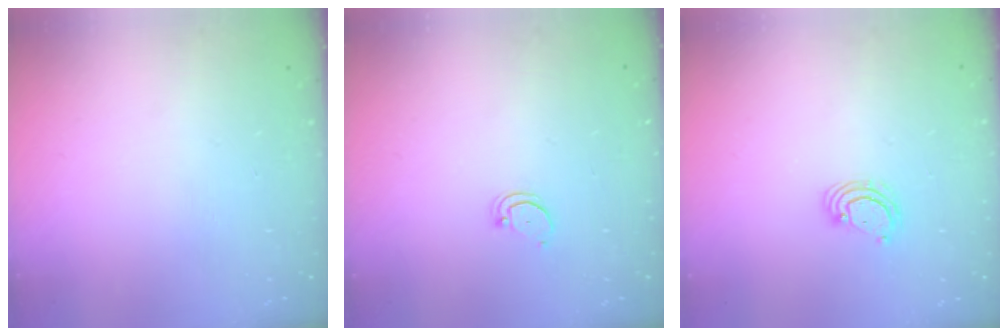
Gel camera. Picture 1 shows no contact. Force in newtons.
{"total": 2.5, "press": 2.5, "slide": 0.2}
{"total": 2.8, "press": 2.8, "slide": 0.3}